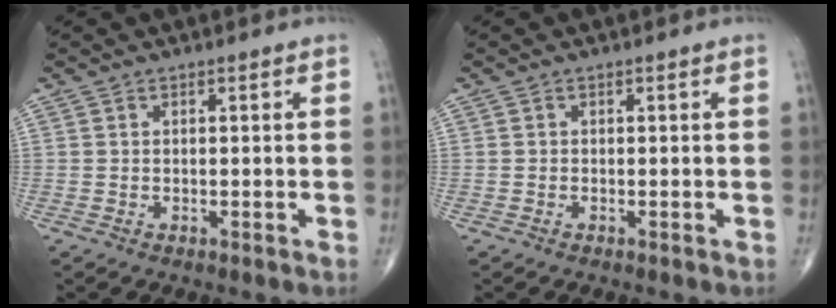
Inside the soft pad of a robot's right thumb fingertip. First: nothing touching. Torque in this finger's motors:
{"motor_torque": [-0.12, 0.03, -0.41, -0.11, 0.02]}